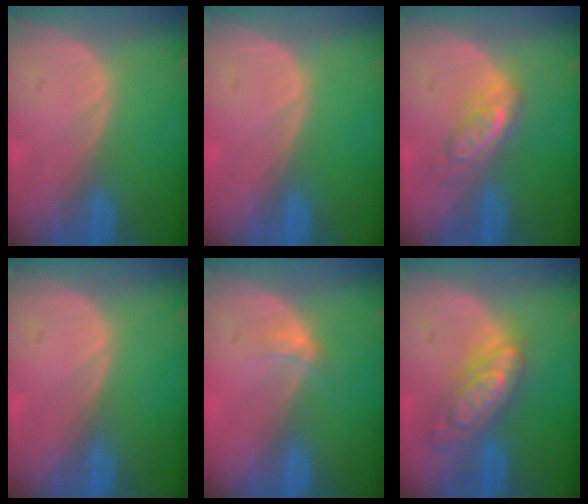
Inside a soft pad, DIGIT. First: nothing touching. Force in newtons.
{"total": 0.0}
{"total": 5.0, "press": 4.6, "slide": 2.0}
{"total": 0.0}
{"total": 1.9, "press": 1.5, "slide": 1.1}
{"total": 7.4, "press": 7.4, "slide": 0.5}